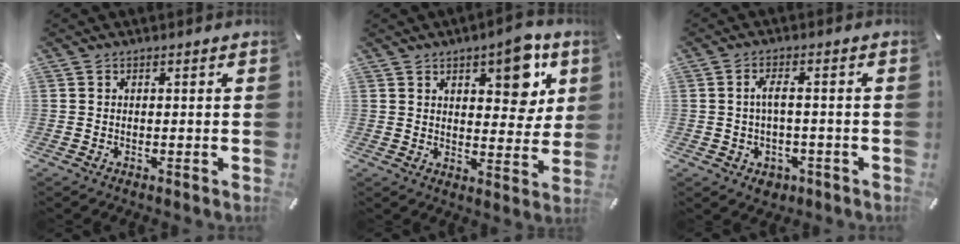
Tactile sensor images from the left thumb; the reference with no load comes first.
{"total": 10.3, "force": [5.6, 5.2, 7.0], "torque": [-0.067, -0.033, 0.088]}
{"total": 5.0, "force": [-0.6, 2.9, 4.0], "torque": [-0.079, 0.010, -0.013]}